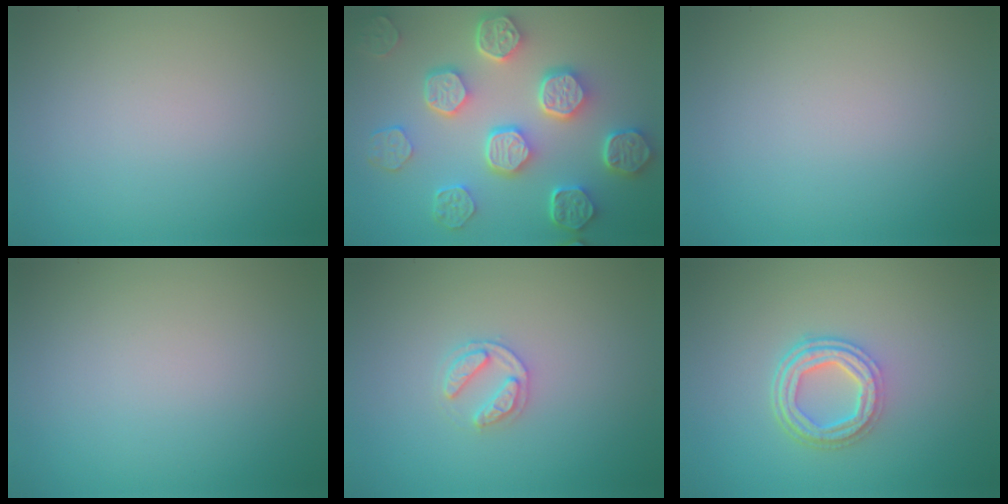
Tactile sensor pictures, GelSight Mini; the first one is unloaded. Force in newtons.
{"total": 8.1, "press": 6.3, "slide": 5.1}
{"total": 0.0}
{"total": 0.0}
{"total": 2.0, "press": 2.0, "slide": 0.3}
{"total": 4.1, "press": 3.0, "slide": 2.8}